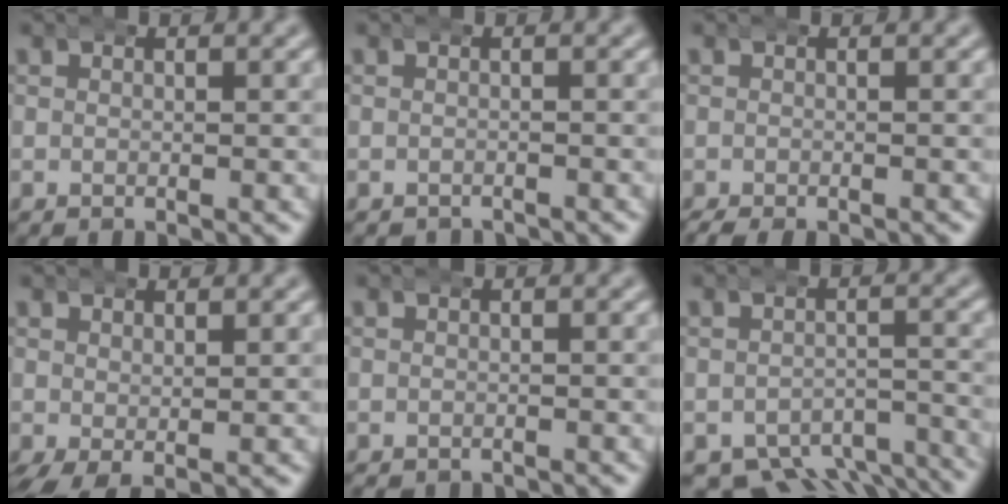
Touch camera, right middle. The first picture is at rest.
{"total": 1.3, "force": [-1.2, 0.0, -0.3], "torque": [0.006, -0.006, -0.016]}
{"total": 1.6, "force": [-1.4, 0.5, 0.6], "torque": [-0.015, -0.011, -0.015]}
{"total": 2.2, "force": [-0.7, 0.9, 1.9], "torque": [-0.030, -0.018, 0.003]}
{"total": 0.6, "force": [-0.5, 0.4, -0.1], "torque": [-0.004, -0.007, -0.004]}
{"total": 8.0, "force": [-6.2, 3.8, 3.2], "torque": [-0.040, -0.032, -0.090]}